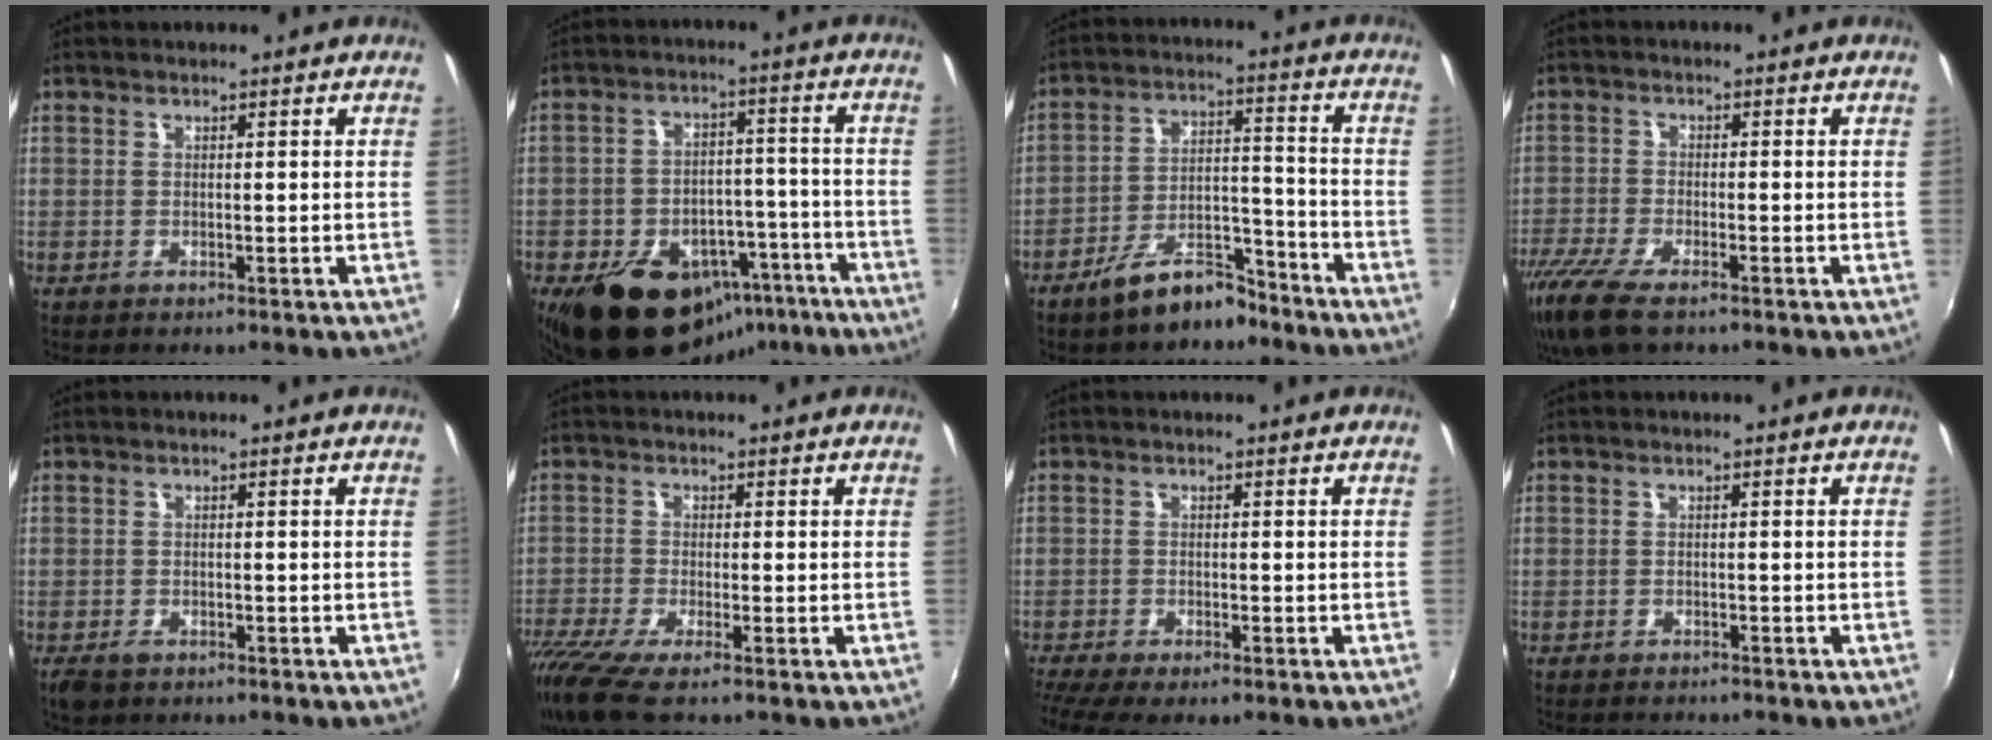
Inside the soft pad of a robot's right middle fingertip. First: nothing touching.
{"total": 20.1, "force": [-12.3, 12.5, 9.9], "torque": [-0.196, 0.023, -0.152]}
{"total": 10.0, "force": [-8.0, 3.9, 4.6], "torque": [-0.083, 0.036, -0.121]}
{"total": 10.3, "force": [-7.2, 3.0, 6.7], "torque": [-0.162, -0.040, -0.140]}
{"total": 3.1, "force": [-2.0, 1.7, 1.5], "torque": [-0.036, -0.010, -0.037]}
{"total": 9.4, "force": [-6.8, 1.3, 6.3], "torque": [-0.153, -0.044, -0.125]}
{"total": 5.7, "force": [-4.7, 0.6, 3.3], "torque": [-0.082, -0.032, -0.082]}
{"total": 3.1, "force": [-2.9, 0.4, 0.9], "torque": [-0.029, -0.010, -0.046]}